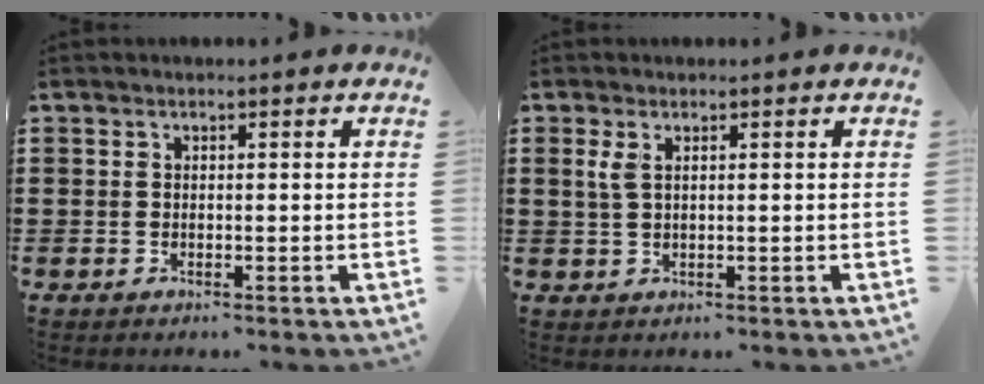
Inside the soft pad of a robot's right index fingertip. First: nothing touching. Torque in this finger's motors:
{"motor_torque": [0.28, 0.02, 0.14, 0.02]}